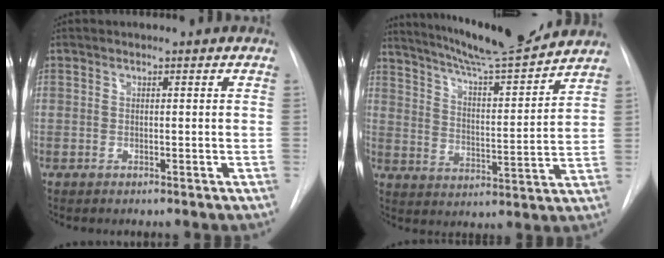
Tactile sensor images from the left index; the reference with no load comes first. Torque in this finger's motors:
{"motor_torque": [0.98, -1.16, 0.21, 0.08]}